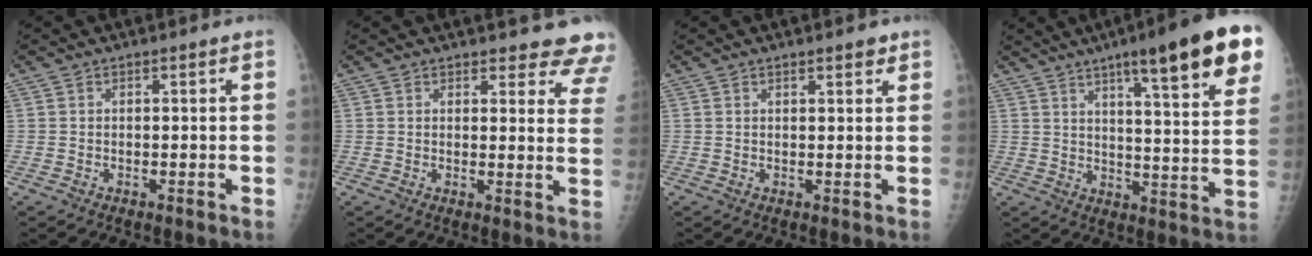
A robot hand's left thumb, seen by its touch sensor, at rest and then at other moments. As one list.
[{"total": 11.6, "force": [10.9, 3.0, 2.6], "torque": [0.024, -0.071, 0.093]}, {"total": 2.1, "force": [1.5, 0.6, 1.2], "torque": [-0.011, -0.007, 0.019]}, {"total": 22.0, "force": [12.4, 3.6, 17.8], "torque": [-0.228, -0.040, 0.168]}]